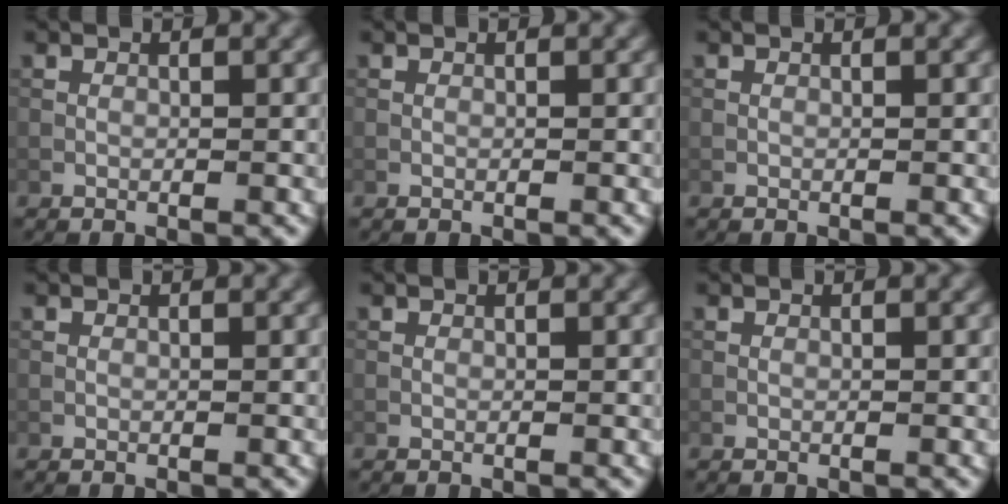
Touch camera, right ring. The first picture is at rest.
{"total": 0.0}
{"total": 0.0}
{"total": 0.0}
{"total": 0.0}
{"total": 0.0}